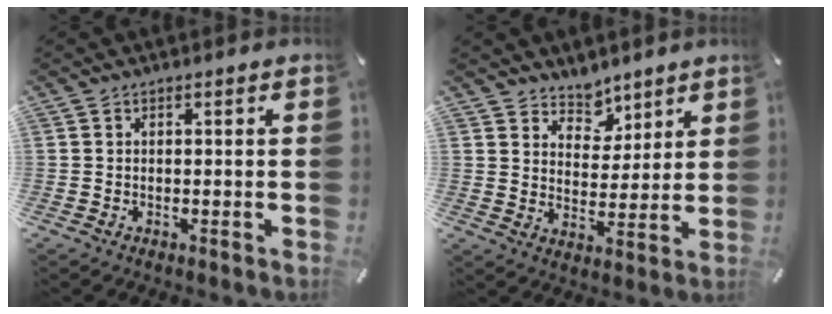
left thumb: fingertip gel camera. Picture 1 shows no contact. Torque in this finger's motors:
{"motor_torque": [0.68, -0.99, 0.10, 0.20, -0.04]}